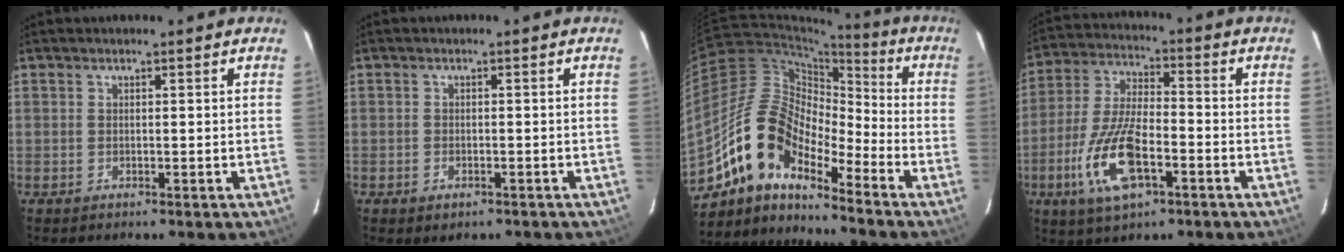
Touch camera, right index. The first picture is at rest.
{"total": 2.5, "force": [-1.5, 1.6, 1.3], "torque": [-0.026, -0.005, -0.019]}
{"total": 13.3, "force": [-10.1, 5.4, 6.6], "torque": [-0.113, 0.018, -0.205]}
{"total": 14.7, "force": [-5.8, 5.6, 12.3], "torque": [-0.266, -0.010, -0.107]}